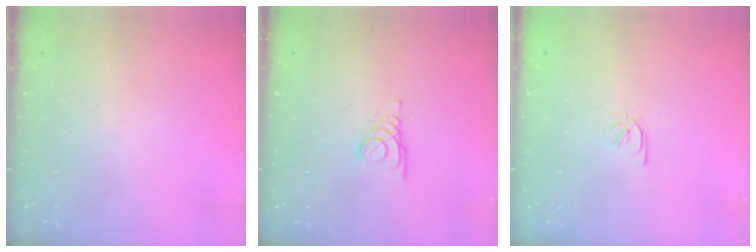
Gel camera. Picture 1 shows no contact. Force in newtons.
{"total": 1.4, "press": 1.4, "slide": 0.2}
{"total": 2.1, "press": 2.0, "slide": 0.7}